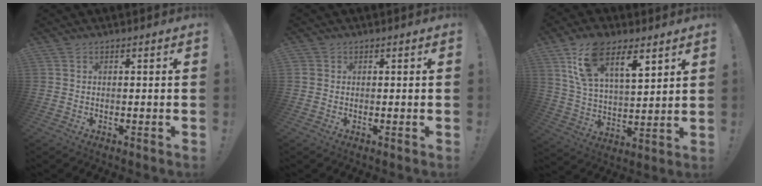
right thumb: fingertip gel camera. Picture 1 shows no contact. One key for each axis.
{"total": 1.3, "fx": 0.4, "fy": 1.2, "fz": 0.4, "tx": -0.008, "ty": 0.003, "tz": 0.007}
{"total": 15.5, "fx": 9.3, "fy": 7.2, "fz": 10.0, "tx": -0.168, "ty": -0.041, "tz": 0.167}